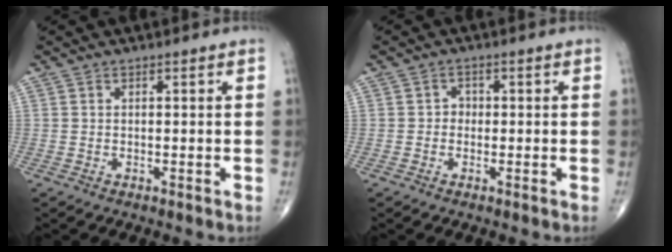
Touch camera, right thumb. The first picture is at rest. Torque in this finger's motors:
{"motor_torque": [-0.11, 0.04, 0.24, 0.16, -0.01]}